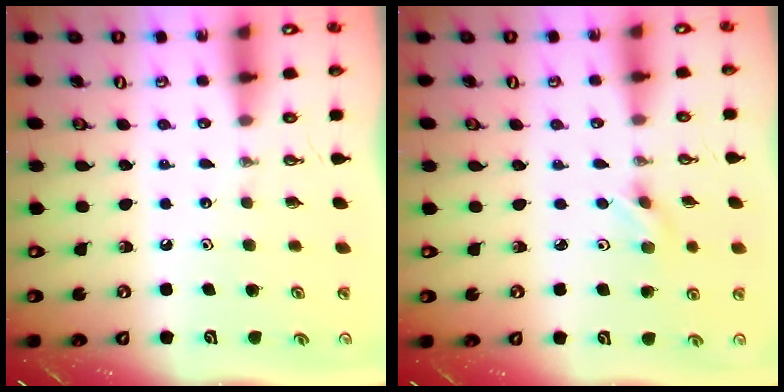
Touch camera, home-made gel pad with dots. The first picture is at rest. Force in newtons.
{"total": 2.1, "press": 2.0, "slide": 0.6}